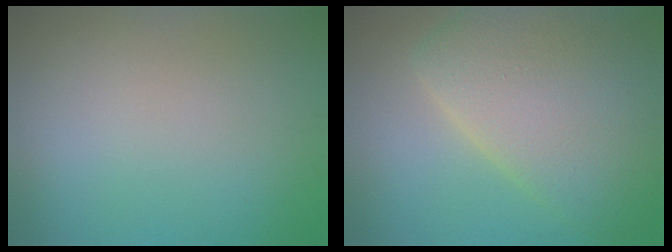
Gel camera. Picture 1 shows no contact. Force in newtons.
{"total": 8.9, "press": 8.9, "slide": 0.5}